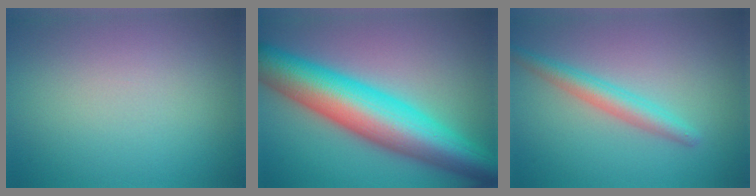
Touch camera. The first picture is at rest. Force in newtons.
{"total": 11.8, "press": 11.8, "slide": 0.1}
{"total": 2.7, "press": 2.7, "slide": 0.1}